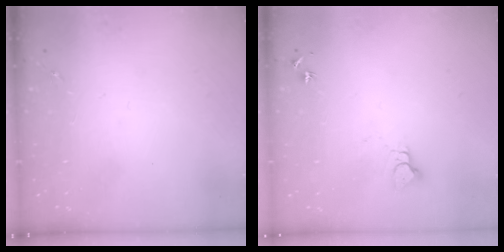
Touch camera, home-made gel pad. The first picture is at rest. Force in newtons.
{"total": 4.2, "press": 4.2, "slide": 0.3}